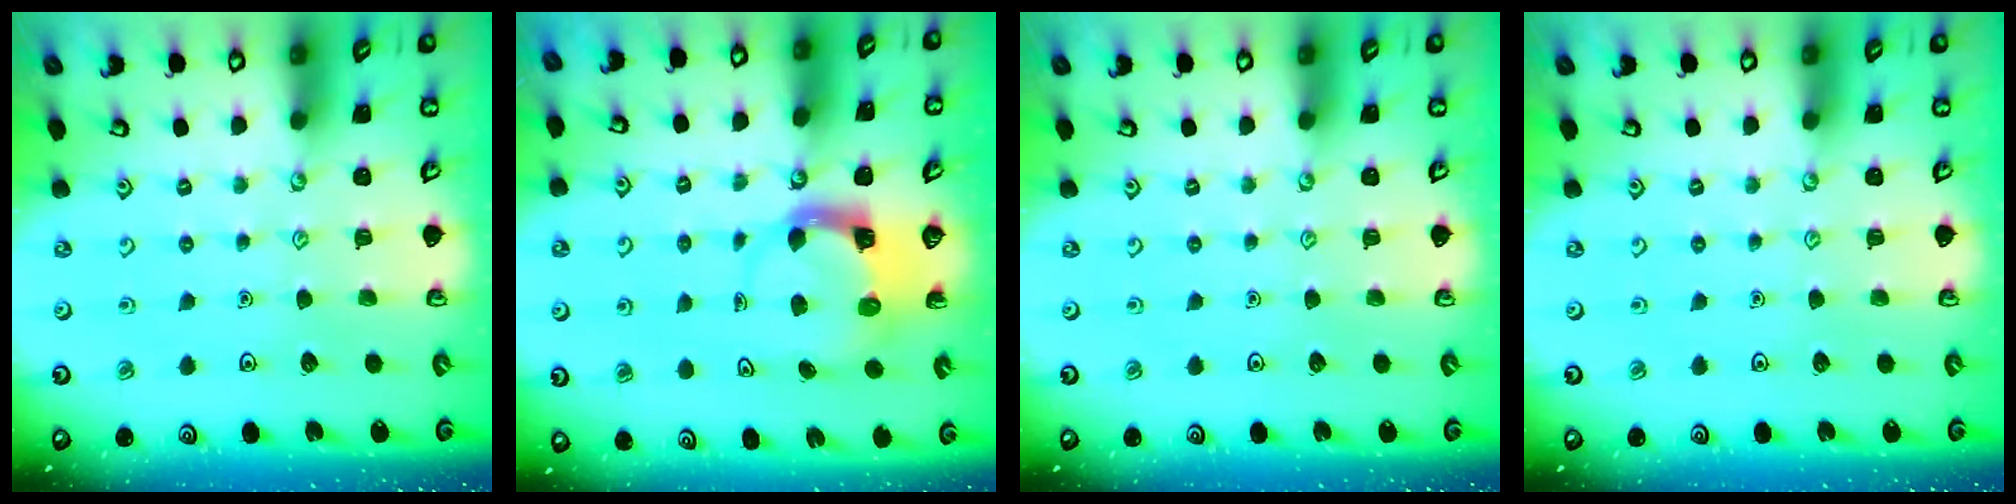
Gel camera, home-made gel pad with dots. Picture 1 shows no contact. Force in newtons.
{"total": 3.7, "press": 3.6, "slide": 0.6}
{"total": 0.0}
{"total": 0.0}